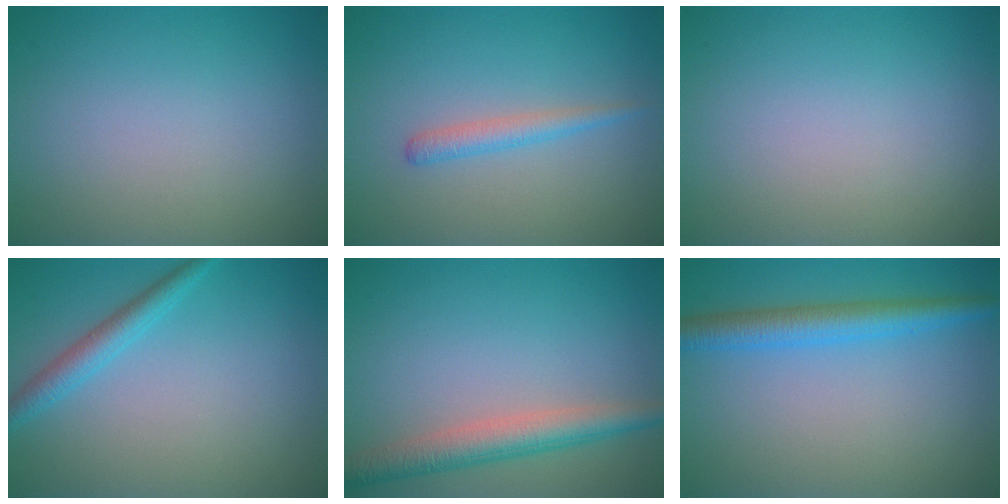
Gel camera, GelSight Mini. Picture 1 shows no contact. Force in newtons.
{"total": 1.7, "press": 1.7, "slide": 0.1}
{"total": 0.0}
{"total": 2.2, "press": 2.2, "slide": 0.1}
{"total": 4.1, "press": 4.1, "slide": 0.1}
{"total": 3.7, "press": 3.7, "slide": 0.1}